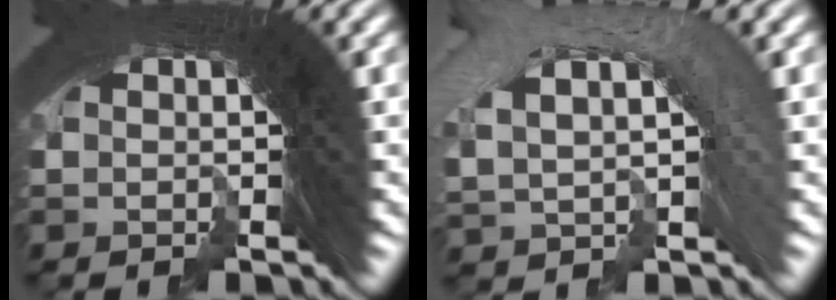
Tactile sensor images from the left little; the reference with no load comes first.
{"total": 5.0, "force": [-2.7, 4.0, 1.2], "torque": [-0.033, 0.006, -0.048]}